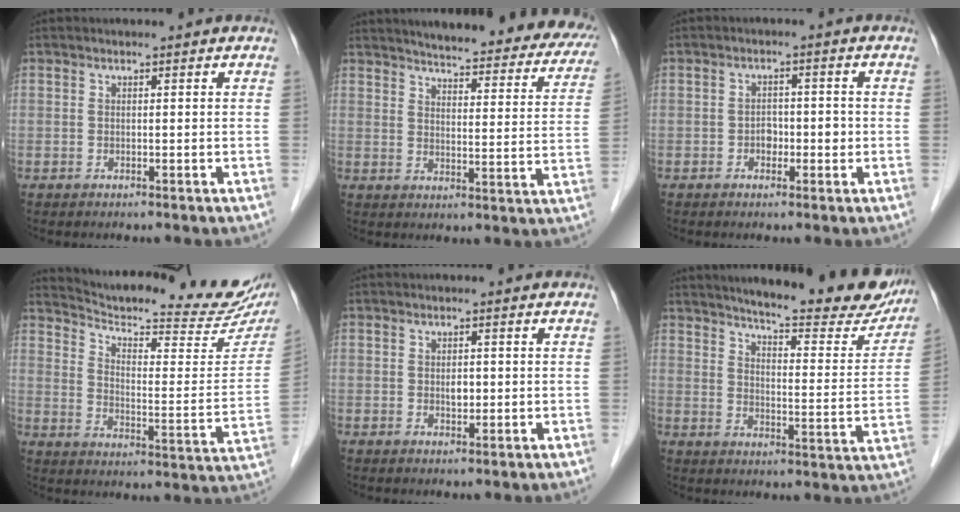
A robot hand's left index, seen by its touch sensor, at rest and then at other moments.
{"total": 25.7, "force": [22.8, 5.4, 10.5], "torque": [-0.131, -0.040, 0.260]}
{"total": 2.8, "force": [-0.7, 1.8, 2.0], "torque": [-0.028, 0.011, -0.012]}
{"total": 24.3, "force": [21.9, 2.7, 10.2], "torque": [-0.151, -0.061, 0.281]}
{"total": 1.5, "force": [0.0, 0.9, 1.2], "torque": [-0.020, 0.000, 0.001]}
{"total": 20.3, "force": [18.0, 3.2, 8.8], "torque": [-0.111, -0.043, 0.217]}